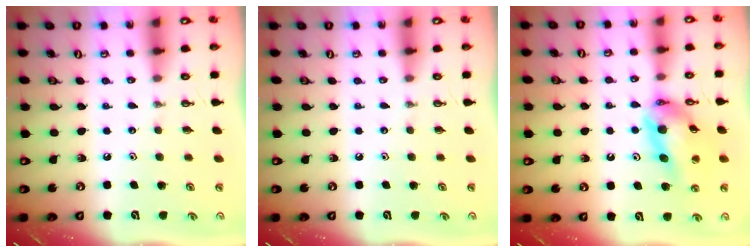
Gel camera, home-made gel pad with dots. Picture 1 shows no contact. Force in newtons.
{"total": 0.0}
{"total": 13.5, "press": 13.5, "slide": 1.5}